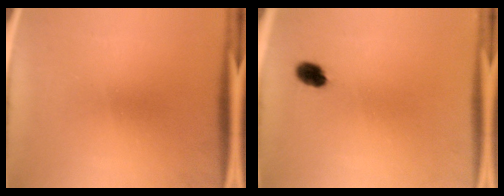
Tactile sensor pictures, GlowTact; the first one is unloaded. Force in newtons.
{"total": 3.1}